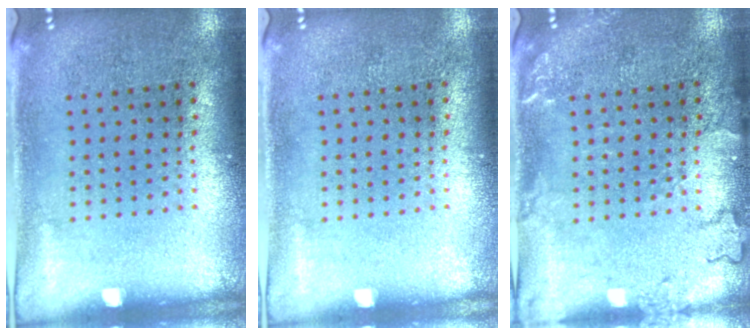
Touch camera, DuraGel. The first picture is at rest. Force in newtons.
{"total": 0.0}
{"total": 1.9, "press": 1.9, "slide": 0.3}